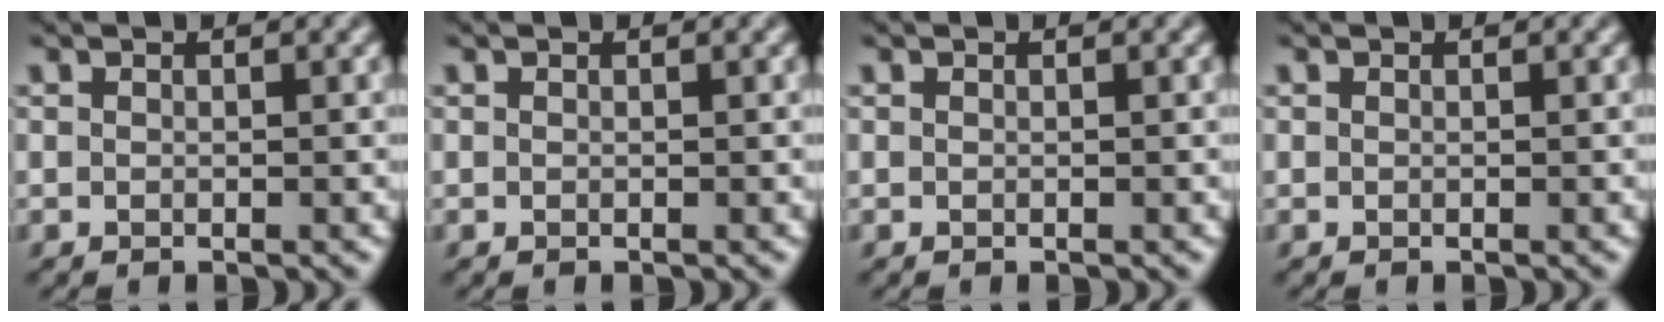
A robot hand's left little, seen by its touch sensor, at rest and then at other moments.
{"total": 0.0}
{"total": 0.0}
{"total": 0.0}